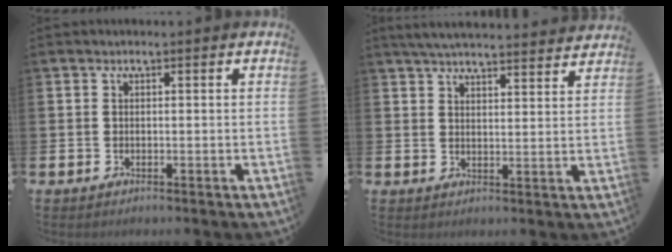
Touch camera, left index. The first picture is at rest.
{"total": 5.2, "force": [5.1, 0.2, 0.9], "torque": [-0.029, -0.026, 0.091]}